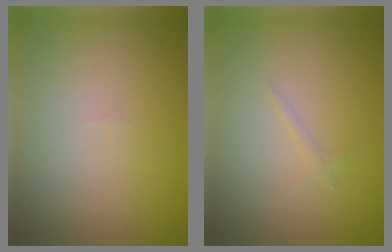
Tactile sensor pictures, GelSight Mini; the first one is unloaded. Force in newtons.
{"total": 0.6, "press": 0.6, "slide": 0.1}